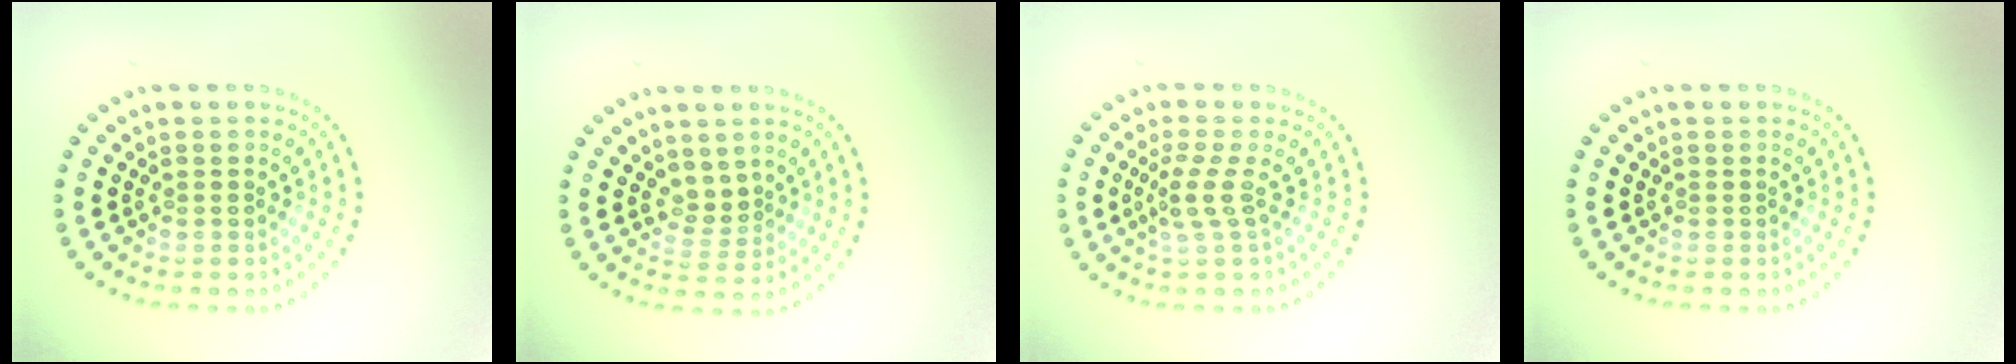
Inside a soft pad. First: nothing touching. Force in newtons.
{"total": 2.0, "press": 1.3, "slide": 1.5}
{"total": 2.0, "press": 1.3, "slide": 1.6}
{"total": 0.0}